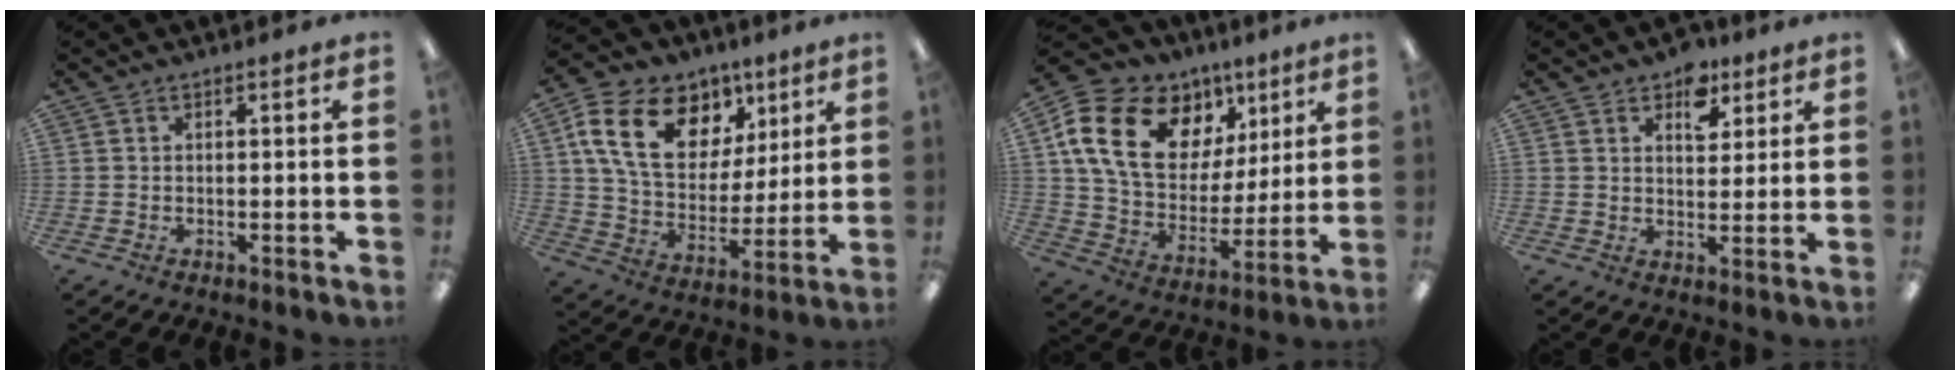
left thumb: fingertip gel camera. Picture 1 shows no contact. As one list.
[{"total": 19.9, "force": [9.0, 13.6, 11.4], "torque": [-0.188, -0.016, 0.164]}, {"total": 21.3, "force": [9.0, 14.9, 12.2], "torque": [-0.204, -0.019, 0.167]}, {"total": 7.8, "force": [4.8, 4.8, 4.0], "torque": [-0.035, -0.020, 0.078]}]